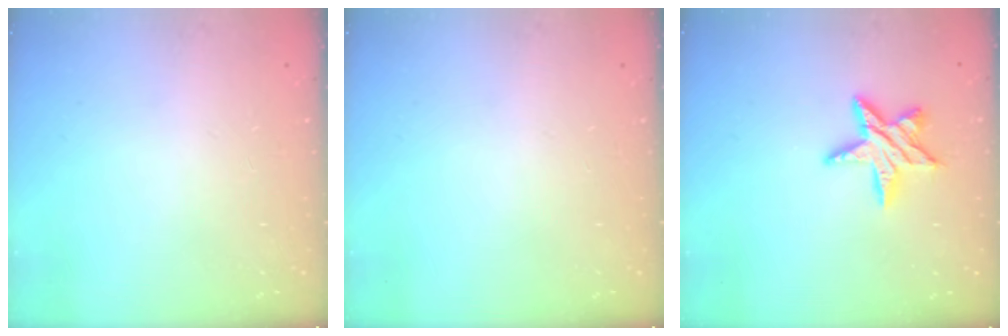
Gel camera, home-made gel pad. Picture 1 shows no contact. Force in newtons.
{"total": 0.0}
{"total": 10.4, "press": 10.4, "slide": 0.5}